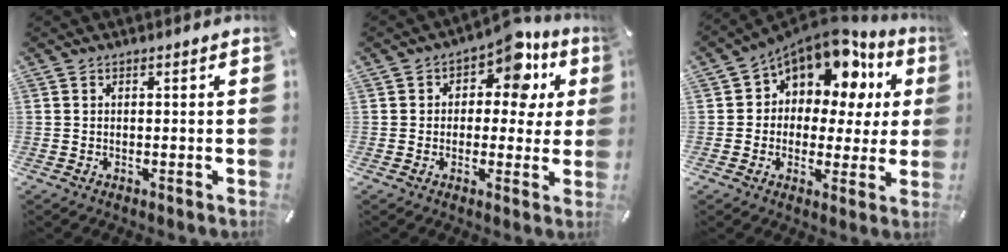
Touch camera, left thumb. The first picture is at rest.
{"total": 10.8, "force": [5.5, 6.5, 6.6], "torque": [-0.084, -0.035, 0.093]}
{"total": 12.4, "force": [7.2, 8.1, 6.0], "torque": [-0.106, -0.059, 0.127]}